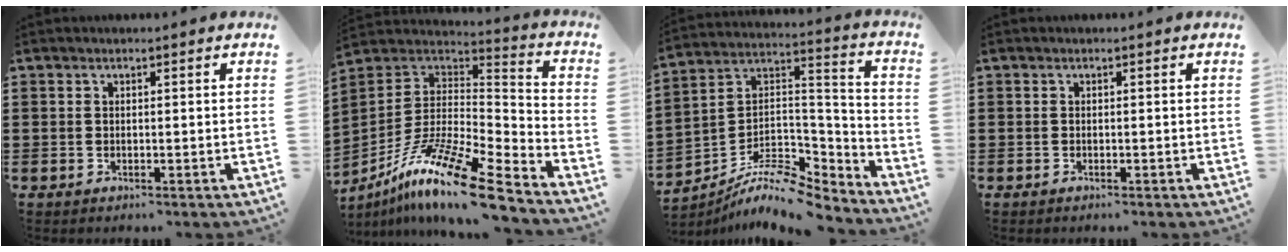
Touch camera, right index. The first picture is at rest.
{"total": 15.3, "force": [-10.9, 2.0, 10.5], "torque": [-0.206, 0.020, -0.206]}
{"total": 8.9, "force": [-7.5, 3.1, 3.7], "torque": [-0.079, 0.002, -0.148]}
{"total": 0.0}